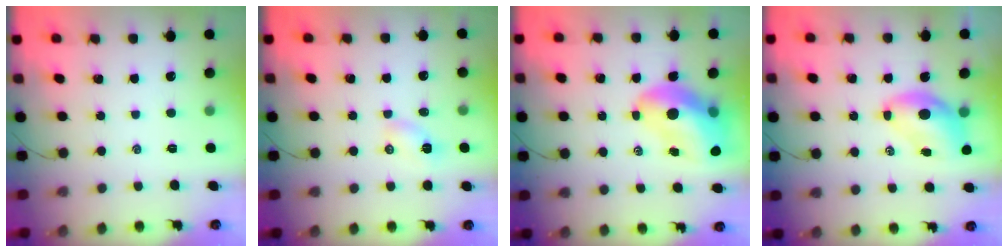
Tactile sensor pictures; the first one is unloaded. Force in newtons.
{"total": 3.7, "press": 3.5, "slide": 1.2}
{"total": 13.7, "press": 13.2, "slide": 3.9}
{"total": 7.8, "press": 7.5, "slide": 1.8}